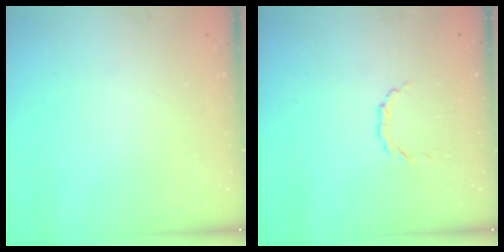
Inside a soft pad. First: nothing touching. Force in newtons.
{"total": 2.7, "press": 2.5, "slide": 1.0}